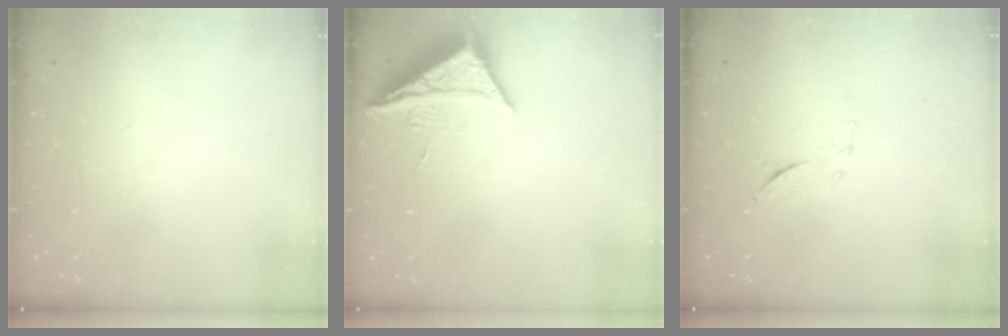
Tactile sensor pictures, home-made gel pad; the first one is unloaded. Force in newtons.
{"total": 7.7, "press": 7.7, "slide": 0.4}
{"total": 8.5, "press": 8.4, "slide": 1.0}